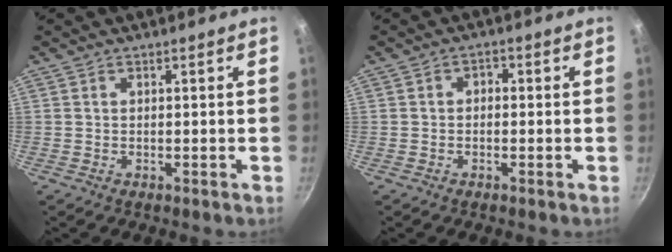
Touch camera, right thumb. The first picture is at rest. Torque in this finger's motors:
{"motor_torque": [-0.42, -0.30, -0.28, 0.13, 0.06]}